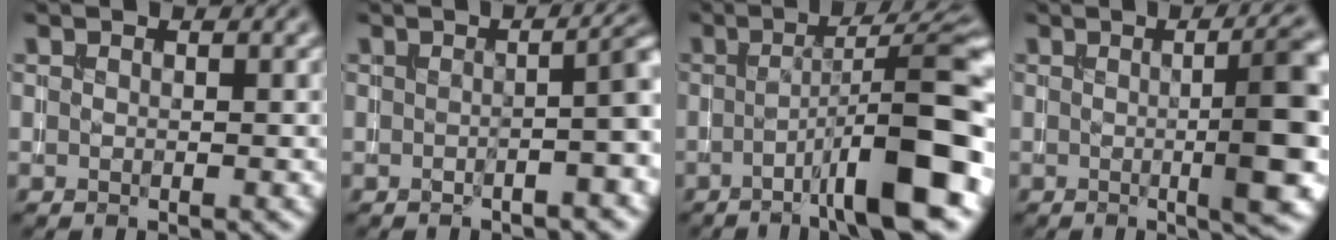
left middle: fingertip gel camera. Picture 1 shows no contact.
{"total": 4.6, "force": [-0.7, 1.4, 4.4], "torque": [-0.023, 0.013, -0.007]}
{"total": 10.2, "force": [-2.8, 1.3, 9.7], "torque": [-0.122, 0.020, -0.051]}
{"total": 7.6, "force": [-0.1, 1.5, 7.4], "torque": [-0.081, 0.004, 0.000]}